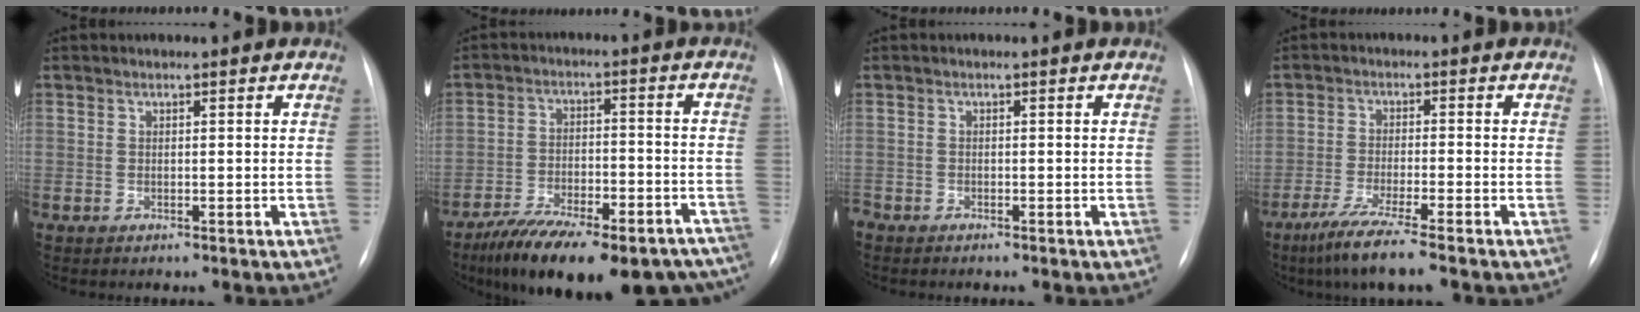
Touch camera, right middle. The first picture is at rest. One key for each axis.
{"total": 24.0, "fx": -18.9, "fy": 8.3, "fz": 12.4, "tx": -0.153, "ty": 0.010, "tz": -0.259}
{"total": 1.0, "fx": -0.9, "fy": 0.4, "fz": 0.1, "tx": -0.002, "ty": 0.000, "tz": -0.015}
{"total": 7.8, "fx": -5.7, "fy": -0.4, "fz": 5.4, "tx": -0.107, "ty": -0.028, "tz": -0.100}